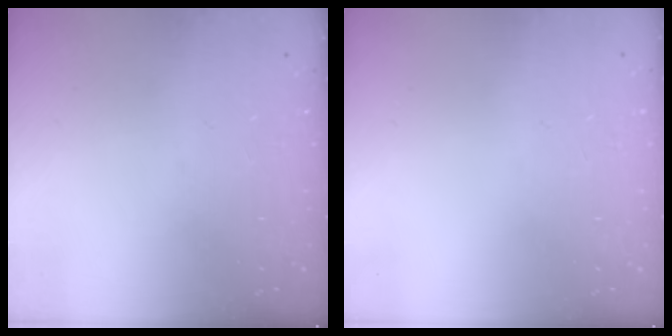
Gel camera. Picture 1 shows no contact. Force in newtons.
{"total": 2.5, "press": 2.5, "slide": 0.2}